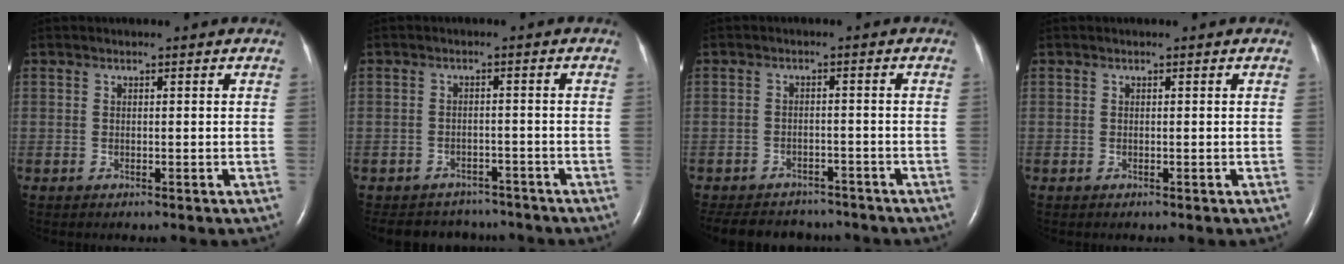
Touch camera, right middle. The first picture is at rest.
{"total": 9.0, "force": [-8.2, 3.7, 1.1], "torque": [-0.020, 0.011, -0.101]}
{"total": 12.6, "force": [-10.9, 5.1, 3.5], "torque": [-0.080, 0.003, -0.141]}
{"total": 0.0}